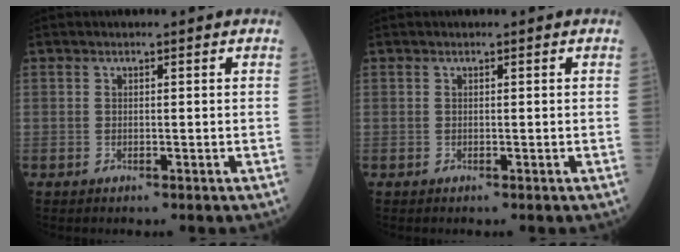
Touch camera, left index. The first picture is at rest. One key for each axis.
{"total": 0.0}